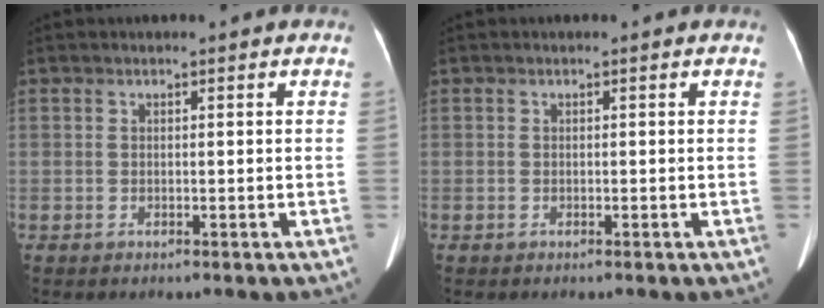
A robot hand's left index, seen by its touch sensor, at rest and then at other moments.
{"total": 0.0}